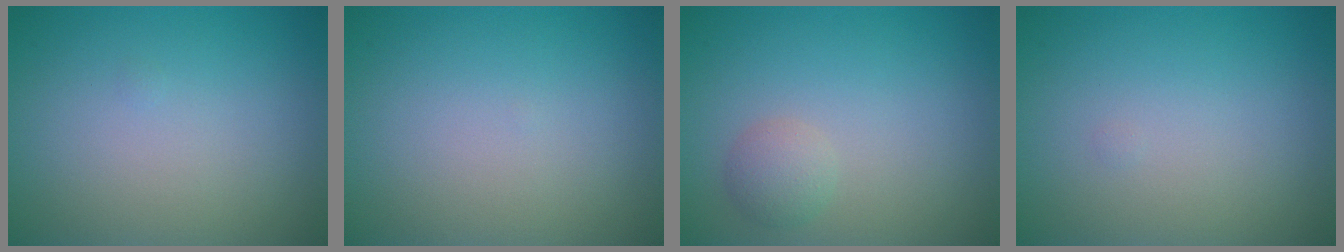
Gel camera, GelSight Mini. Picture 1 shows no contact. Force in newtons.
{"total": 0.0}
{"total": 1.6, "press": 1.6, "slide": 0.1}
{"total": 0.0}